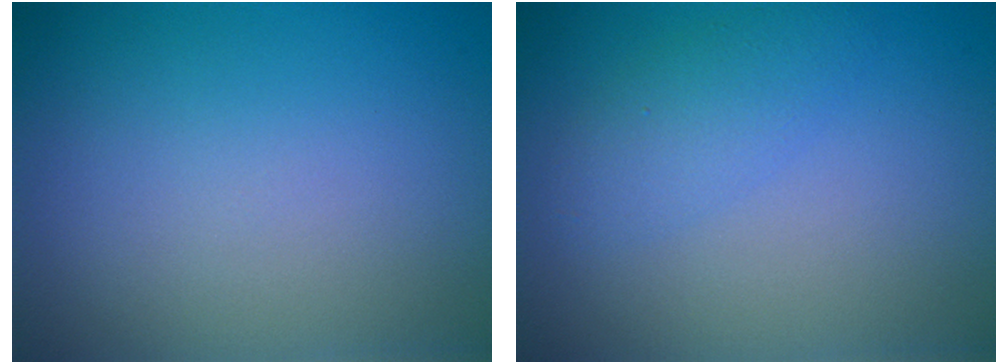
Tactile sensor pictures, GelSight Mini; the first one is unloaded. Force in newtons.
{"total": 2.2, "press": 2.2, "slide": 0.0}